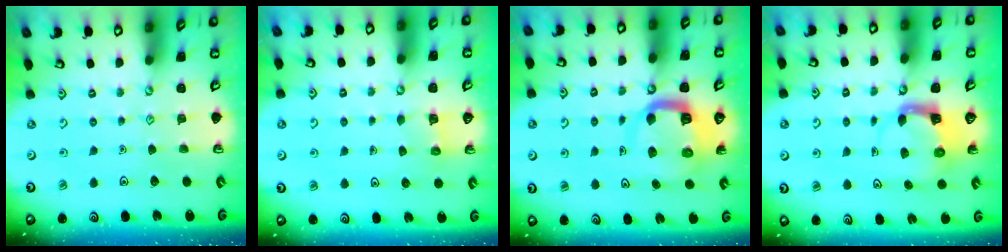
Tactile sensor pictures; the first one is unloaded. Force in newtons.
{"total": 3.8, "press": 3.8, "slide": 0.1}
{"total": 9.2, "press": 9.1, "slide": 1.2}
{"total": 4.0, "press": 3.9, "slide": 0.6}